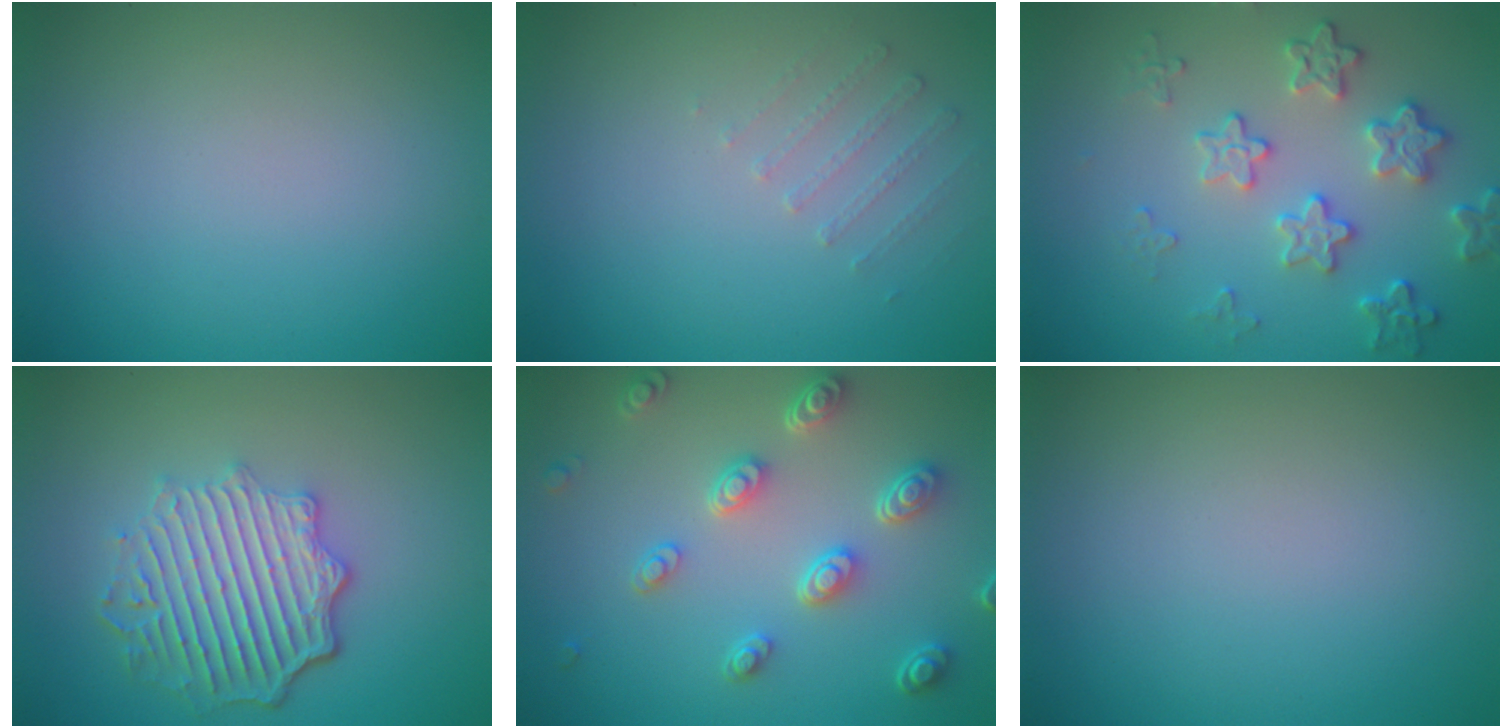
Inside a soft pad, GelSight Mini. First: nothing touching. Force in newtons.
{"total": 1.1, "press": 0.7, "slide": 0.8}
{"total": 4.0, "press": 3.5, "slide": 2.0}
{"total": 6.0, "press": 4.7, "slide": 3.8}
{"total": 4.7, "press": 3.7, "slide": 2.9}
{"total": 0.0}